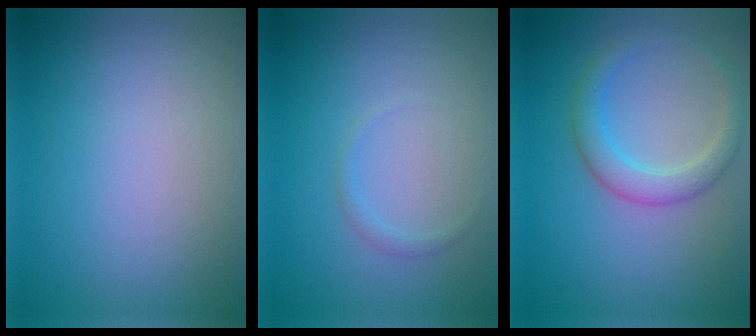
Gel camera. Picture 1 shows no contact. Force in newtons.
{"total": 0.7, "press": 0.7, "slide": 0.1}
{"total": 2.8, "press": 2.8, "slide": 0.2}